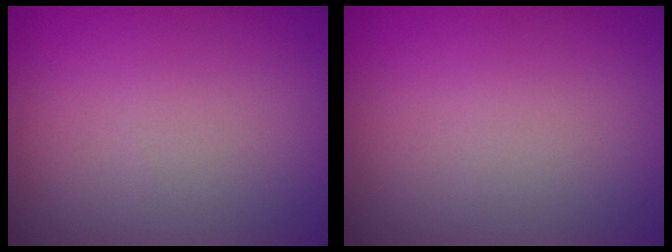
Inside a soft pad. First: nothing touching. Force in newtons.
{"total": 0.0}